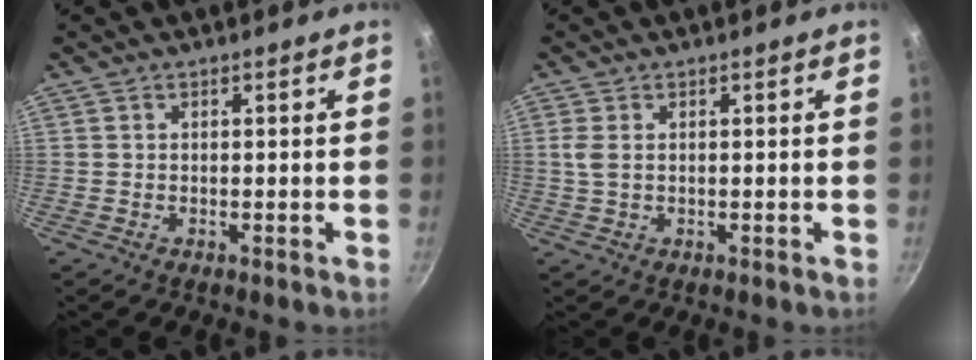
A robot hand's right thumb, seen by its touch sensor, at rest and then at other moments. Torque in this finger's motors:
{"motor_torque": [-0.18, 0.02, 0.50, -0.08, 0.00]}